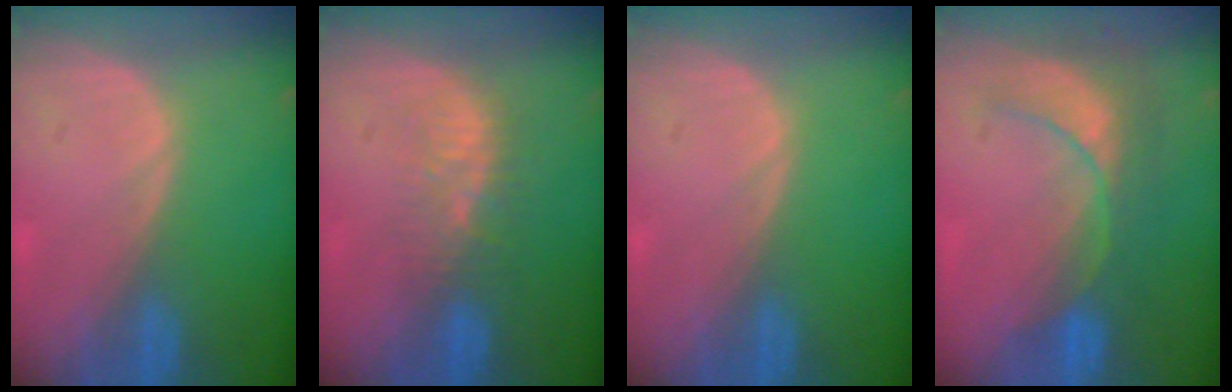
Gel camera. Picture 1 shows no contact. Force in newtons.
{"total": 5.3, "press": 4.8, "slide": 2.2}
{"total": 0.0}
{"total": 9.1, "press": 7.9, "slide": 4.5}